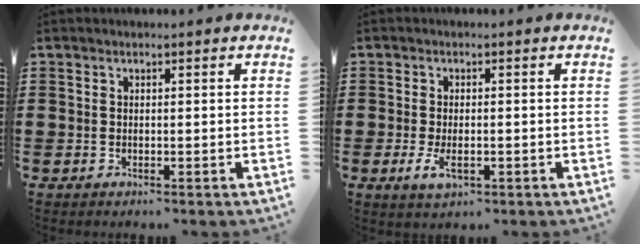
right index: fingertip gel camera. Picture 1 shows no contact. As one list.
[{"total": 2.8, "force": [-0.7, 1.3, 2.4], "torque": [-0.057, -0.006, -0.015]}]